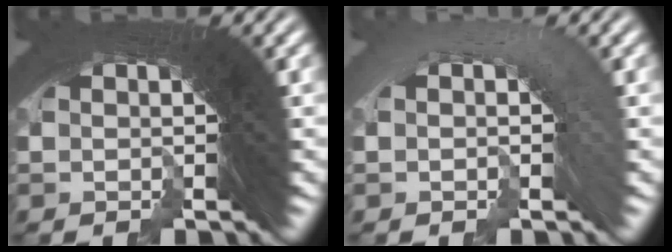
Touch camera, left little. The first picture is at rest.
{"total": 3.7, "force": [-3.1, 0.1, -1.9], "torque": [0.029, -0.012, -0.046]}